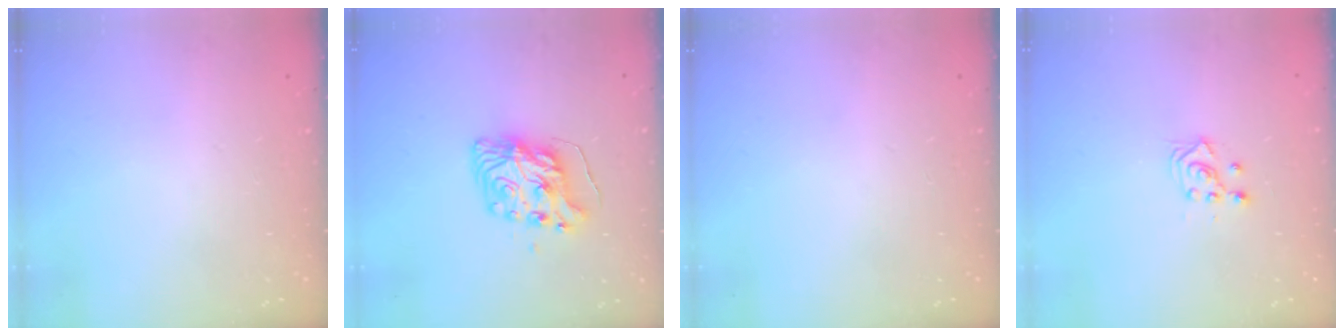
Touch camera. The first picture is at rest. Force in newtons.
{"total": 10.1, "press": 10.0, "slide": 1.1}
{"total": 0.0}
{"total": 3.1, "press": 3.0, "slide": 0.9}